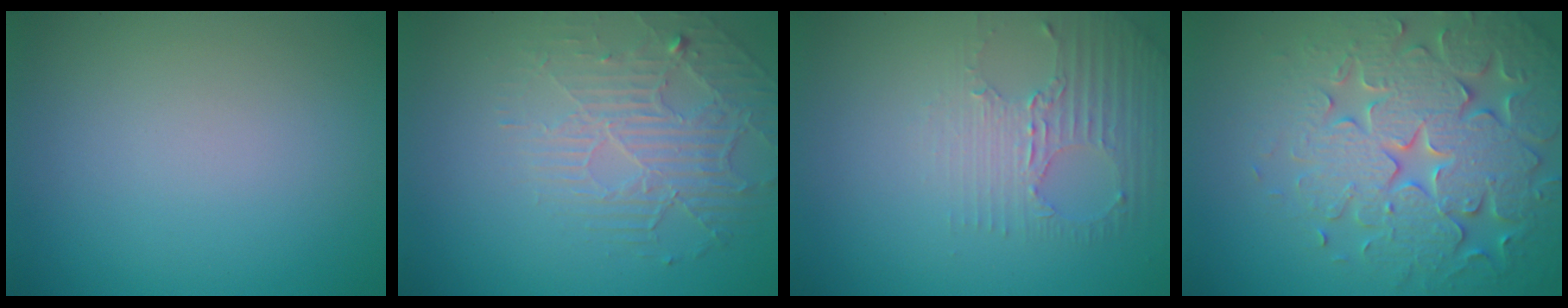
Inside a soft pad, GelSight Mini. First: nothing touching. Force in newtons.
{"total": 2.6, "press": 2.0, "slide": 1.7}
{"total": 2.9, "press": 2.3, "slide": 1.8}
{"total": 7.7, "press": 7.5, "slide": 1.5}